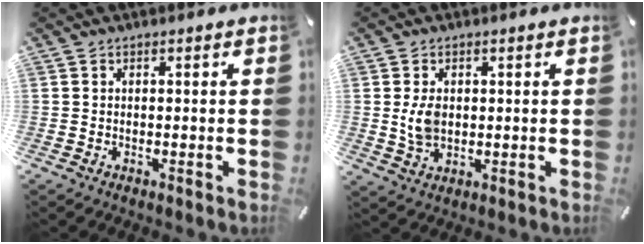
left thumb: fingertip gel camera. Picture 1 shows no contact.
{"total": 5.7, "force": [0.7, 3.9, 4.1], "torque": [-0.092, -0.005, 0.007]}